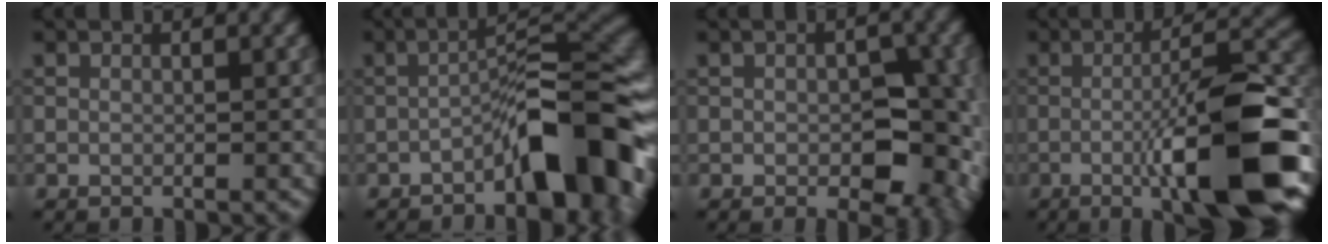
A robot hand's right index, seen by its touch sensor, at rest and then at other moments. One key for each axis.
{"total": 8.9, "fx": -4.1, "fy": 2.7, "fz": 7.4, "tx": -0.088, "ty": 0.025, "tz": -0.072}
{"total": 6.5, "fx": -1.0, "fy": 3.7, "fz": 5.3, "tx": -0.059, "ty": -0.013, "tz": -0.007}
{"total": 11.8, "fx": -3.1, "fy": 2.2, "fz": 11.1, "tx": -0.158, "ty": 0.006, "tz": -0.058}